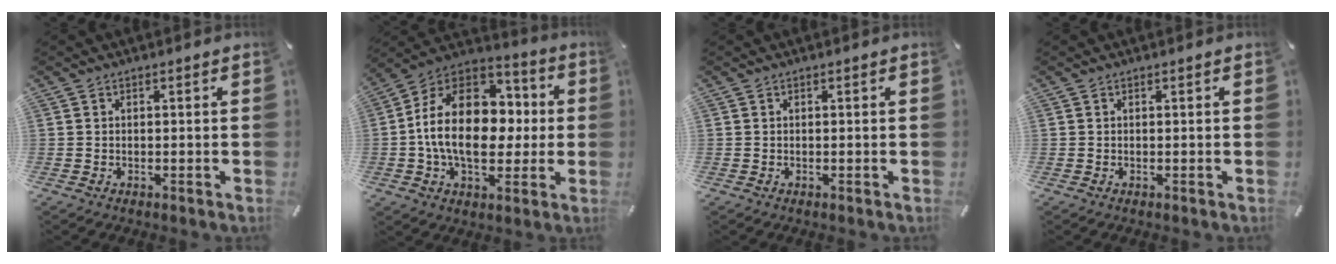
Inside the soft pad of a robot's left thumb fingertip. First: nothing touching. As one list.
[{"total": 21.1, "force": [-0.7, 15.0, 14.9], "torque": [-0.264, 0.010, -0.007]}, {"total": 0.0}, {"total": 0.0}]